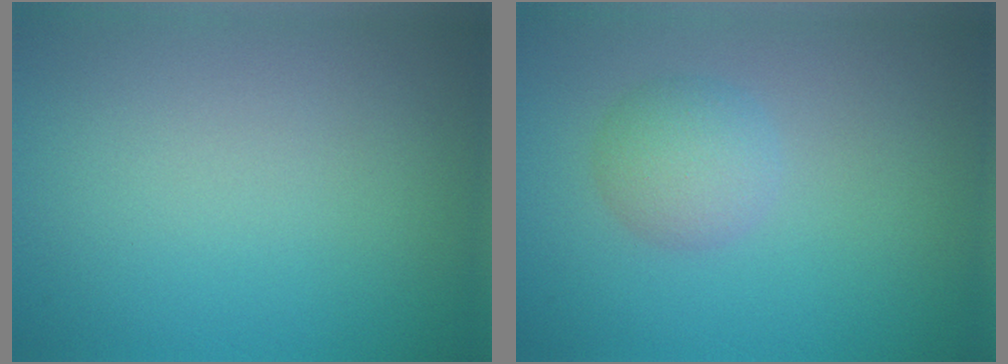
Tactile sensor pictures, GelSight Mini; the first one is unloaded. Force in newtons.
{"total": 2.7, "press": 2.7, "slide": 0.1}